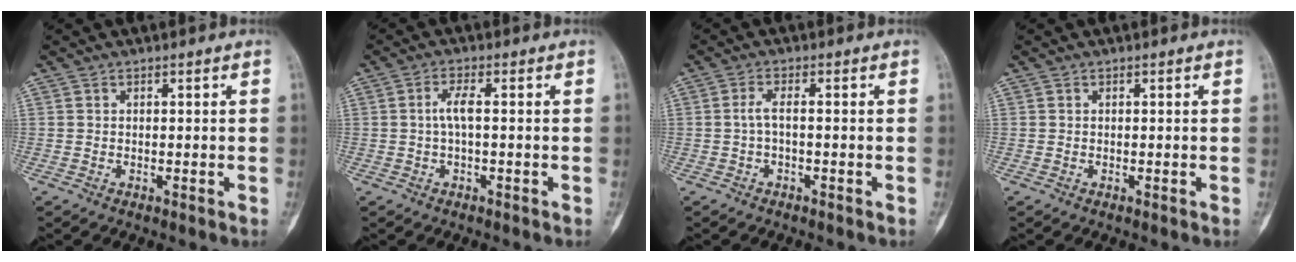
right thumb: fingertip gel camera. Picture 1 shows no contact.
{"total": 2.9, "force": [0.0, 0.7, 2.9], "torque": [-0.066, 0.007, -0.002]}
{"total": 2.1, "force": [-0.4, 0.5, 2.0], "torque": [-0.041, 0.012, -0.008]}
{"total": 0.0}